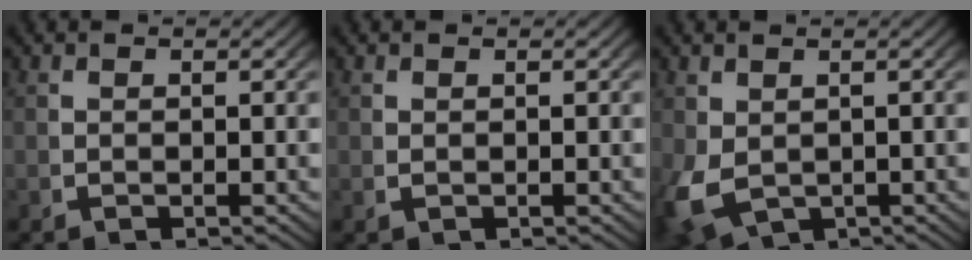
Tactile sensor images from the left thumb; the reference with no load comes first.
{"total": 0.0}
{"total": 5.2, "force": [-1.6, 4.0, 3.0], "torque": [-0.081, -0.038, -0.001]}